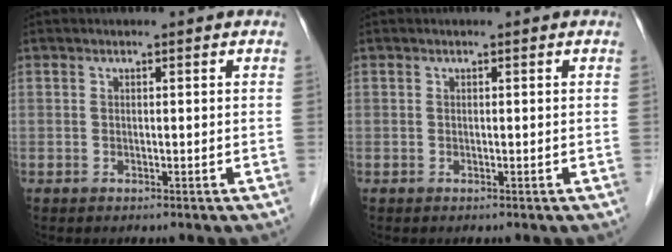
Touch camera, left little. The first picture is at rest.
{"total": 0.0}